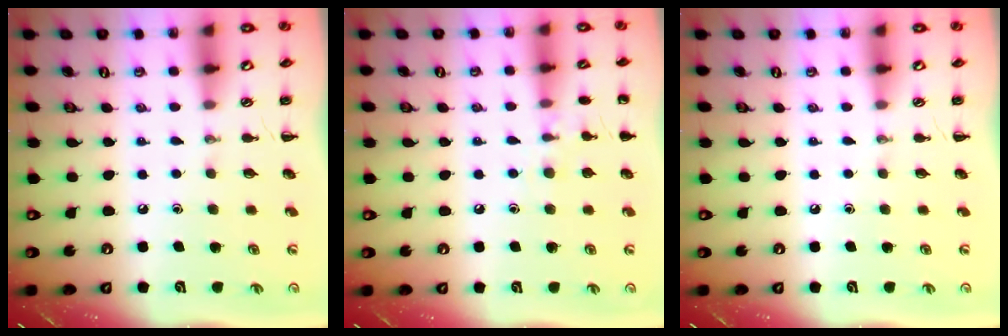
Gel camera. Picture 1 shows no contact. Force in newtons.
{"total": 6.8, "press": 6.5, "slide": 2.1}
{"total": 0.0}